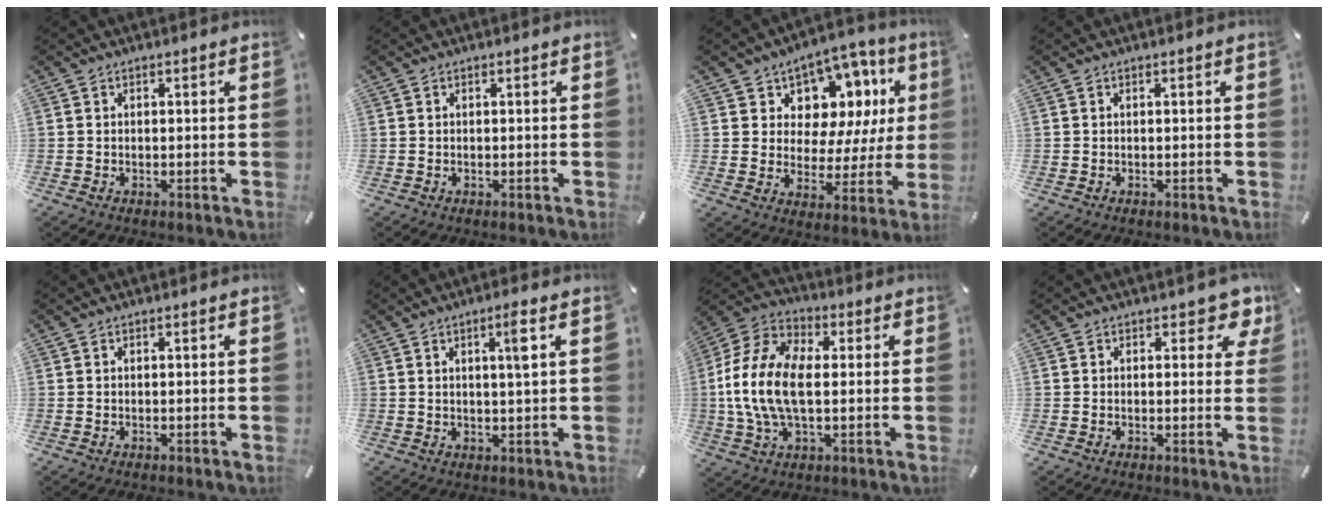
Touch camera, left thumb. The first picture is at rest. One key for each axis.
{"total": 0.0}
{"total": 10.0, "fx": 5.9, "fy": 7.4, "fz": 3.0, "tx": -0.039, "ty": -0.066, "tz": 0.103}
{"total": 0.0}
{"total": 0.0}
{"total": 4.2, "fx": 1.6, "fy": 0.2, "fz": 3.9, "tx": -0.071, "ty": -0.002, "tz": 0.022}
{"total": 14.9, "fx": -0.7, "fy": 9.2, "fz": 11.7, "tx": -0.270, "ty": 0.001, "tz": -0.015}
{"total": 4.7, "fx": 2.6, "fy": 2.7, "fz": 2.8, "tx": -0.024, "ty": -0.006, "tz": 0.038}